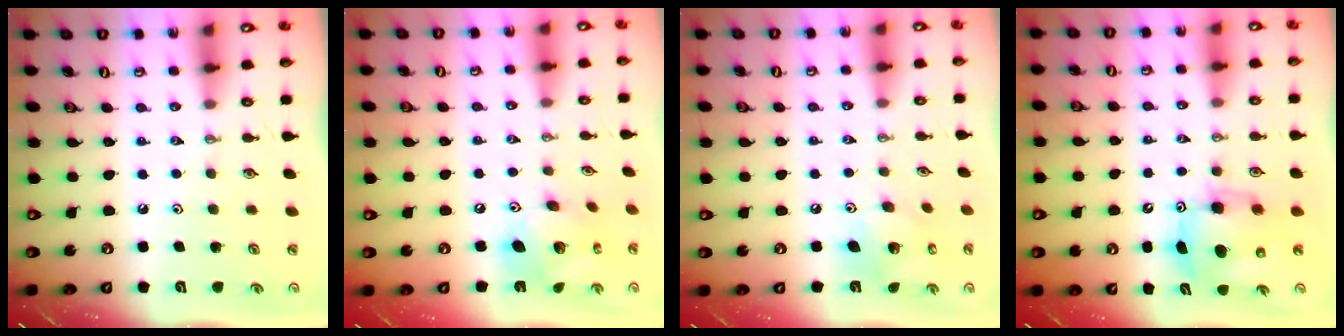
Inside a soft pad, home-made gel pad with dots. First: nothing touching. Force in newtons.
{"total": 14.6, "press": 14.5, "slide": 1.2}
{"total": 10.5, "press": 10.5, "slide": 0.8}
{"total": 7.9, "press": 7.9, "slide": 0.6}